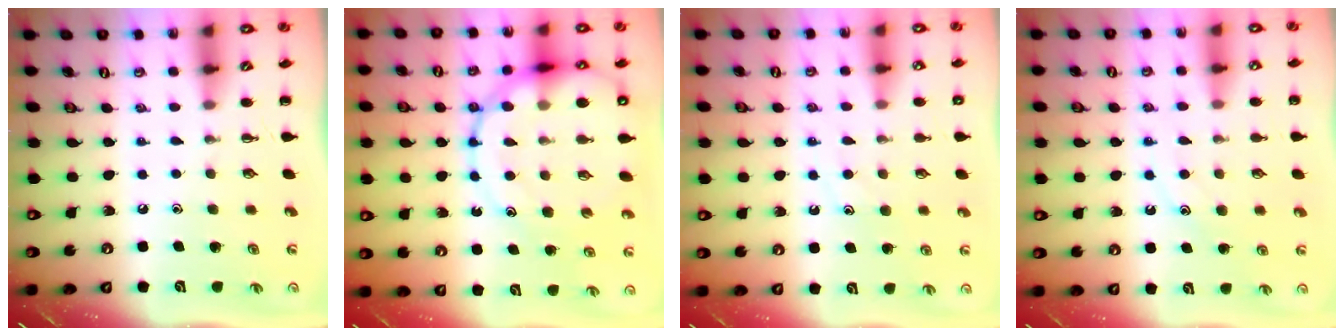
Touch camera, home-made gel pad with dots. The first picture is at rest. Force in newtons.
{"total": 20.8, "press": 20.6, "slide": 3.0}
{"total": 9.5, "press": 9.5, "slide": 0.7}
{"total": 11.2, "press": 11.2, "slide": 1.0}